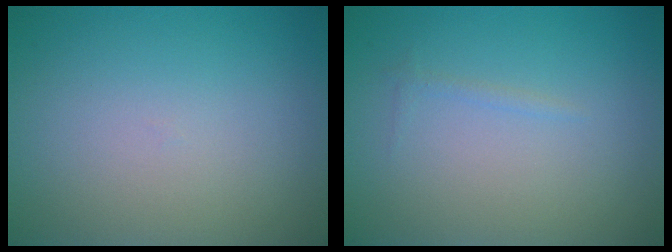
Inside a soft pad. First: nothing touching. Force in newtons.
{"total": 0.5, "press": 0.5, "slide": 0.1}